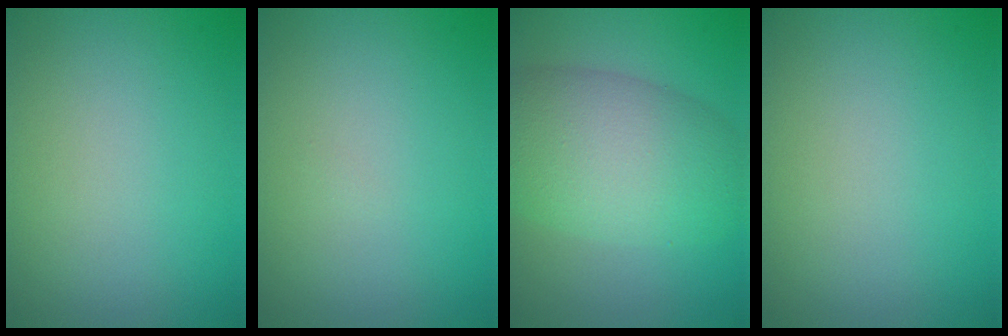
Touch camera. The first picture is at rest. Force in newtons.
{"total": 0.0}
{"total": 8.7, "press": 8.7, "slide": 0.4}
{"total": 0.0}